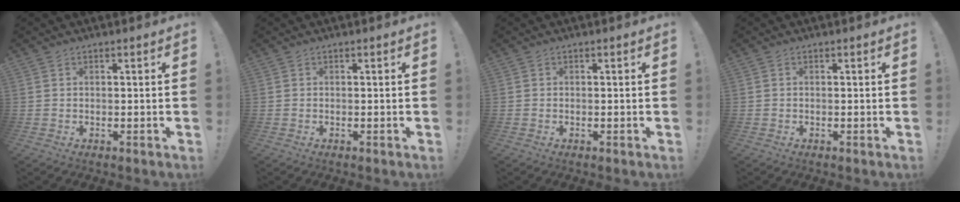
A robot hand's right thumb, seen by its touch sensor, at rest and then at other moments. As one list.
[{"total": 0.0}, {"total": 0.0}, {"total": 0.0}]